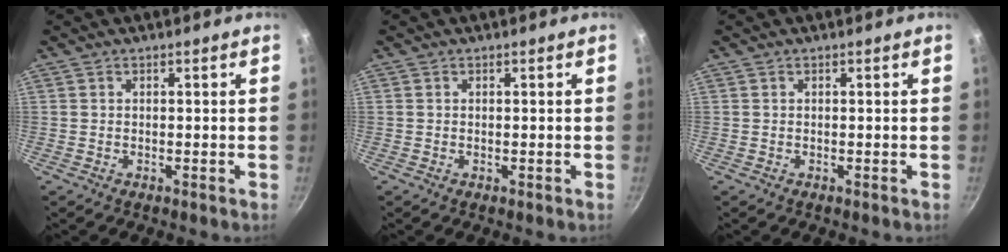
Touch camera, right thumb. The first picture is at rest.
{"total": 0.0}
{"total": 0.0}